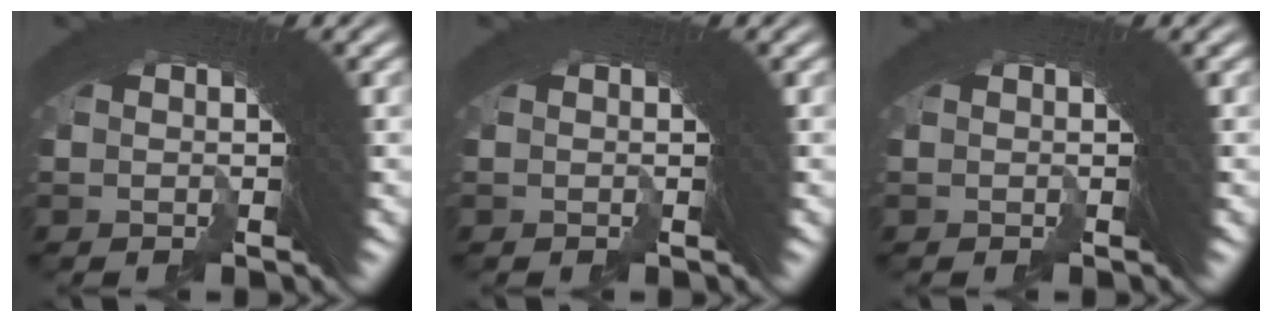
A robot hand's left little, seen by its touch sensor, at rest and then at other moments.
{"total": 0.0}
{"total": 0.0}